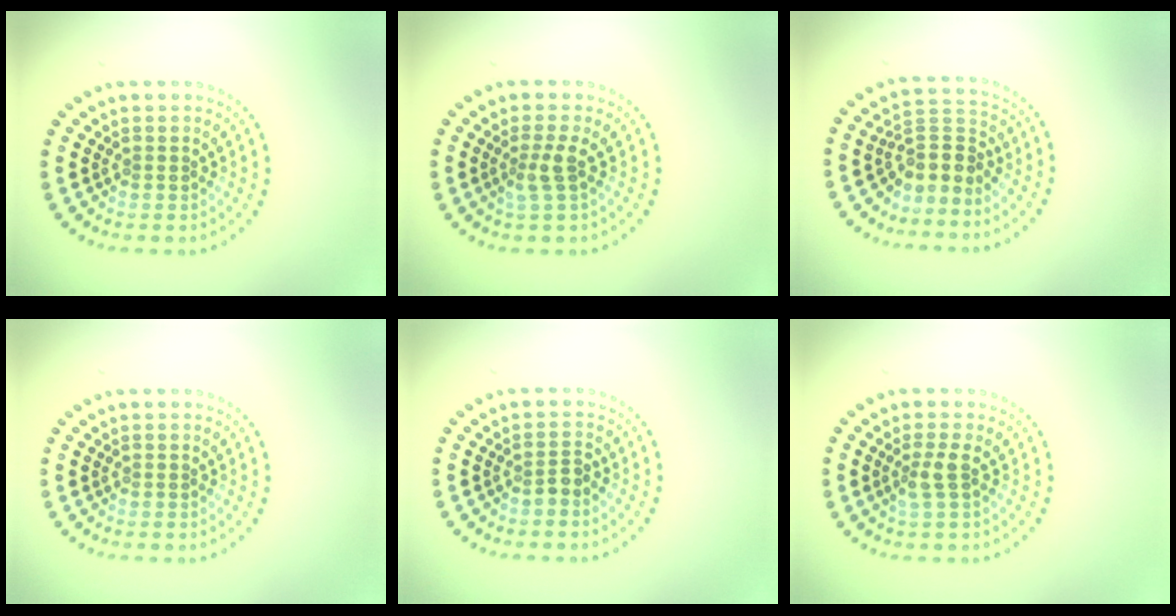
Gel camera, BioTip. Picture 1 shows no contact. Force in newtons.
{"total": 1.9, "press": 1.4, "slide": 1.3}
{"total": 3.0, "press": 2.1, "slide": 2.2}
{"total": 0.0}
{"total": 1.2, "press": 1.0, "slide": 0.7}
{"total": 1.7, "press": 1.4, "slide": 1.0}